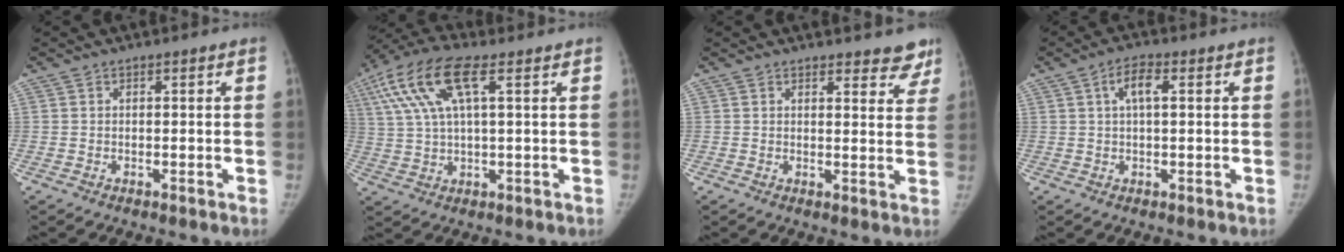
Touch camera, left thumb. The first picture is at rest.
{"total": 13.6, "force": [5.3, 4.8, 11.6], "torque": [-0.256, 0.021, 0.097]}
{"total": 7.1, "force": [6.3, 2.5, 1.9], "torque": [0.022, -0.033, 0.057]}
{"total": 4.4, "force": [1.3, 1.7, 3.8], "torque": [-0.072, 0.010, 0.022]}